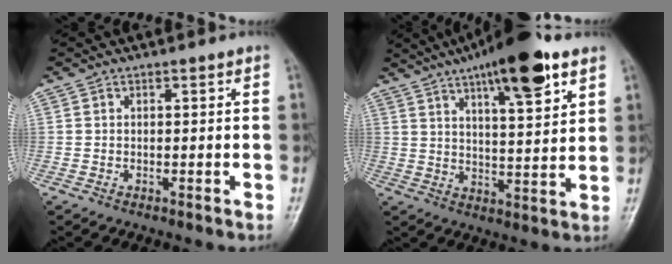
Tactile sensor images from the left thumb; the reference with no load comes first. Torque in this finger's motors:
{"motor_torque": [2.34, 1.23, 1.70, -1.08, 0.25]}